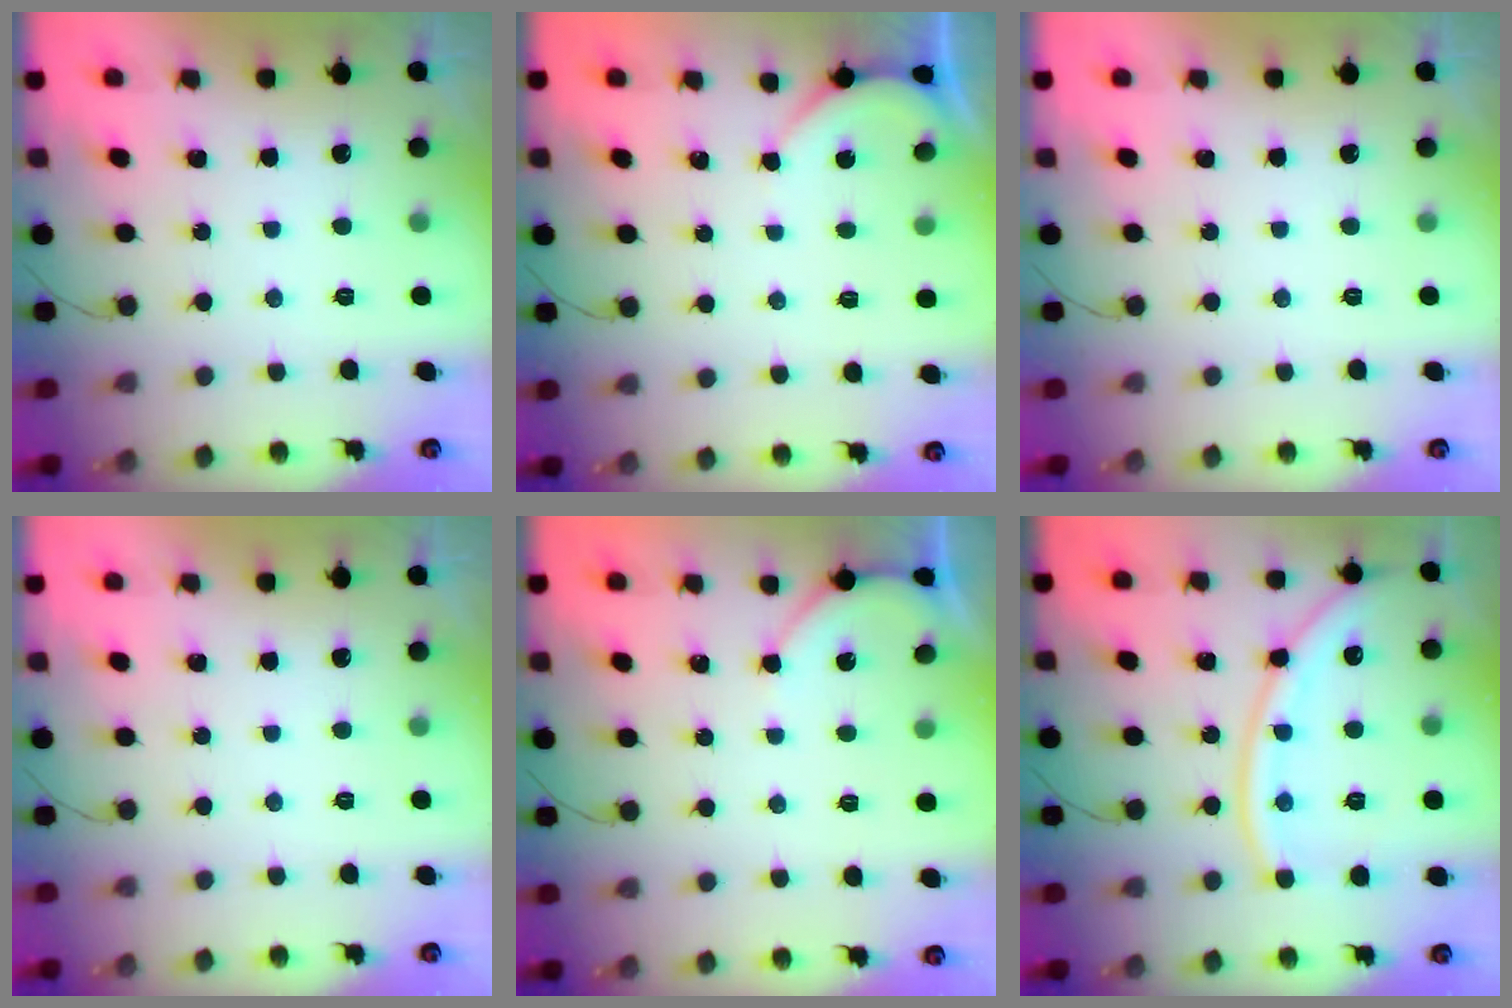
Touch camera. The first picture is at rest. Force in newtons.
{"total": 2.9, "press": 2.9, "slide": 0.4}
{"total": 0.0}
{"total": 0.0}
{"total": 2.9, "press": 2.8, "slide": 0.4}
{"total": 13.8, "press": 13.7, "slide": 2.0}